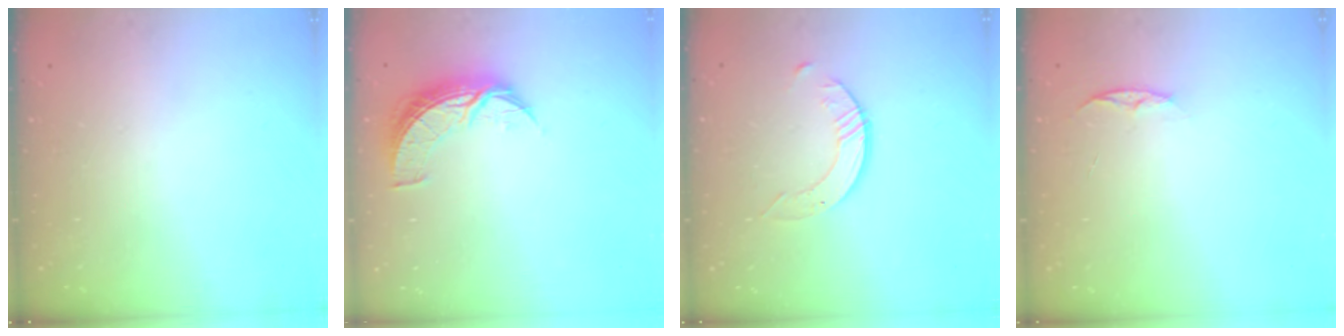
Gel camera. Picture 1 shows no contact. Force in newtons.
{"total": 8.5, "press": 8.5, "slide": 0.5}
{"total": 3.7, "press": 3.7, "slide": 0.4}
{"total": 4.5, "press": 4.5, "slide": 0.6}